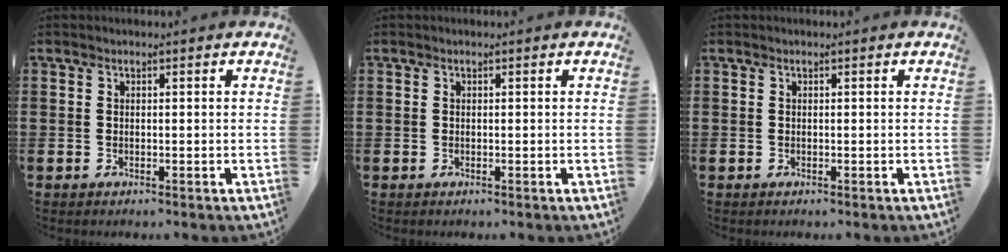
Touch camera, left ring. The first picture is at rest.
{"total": 0.0}
{"total": 0.0}